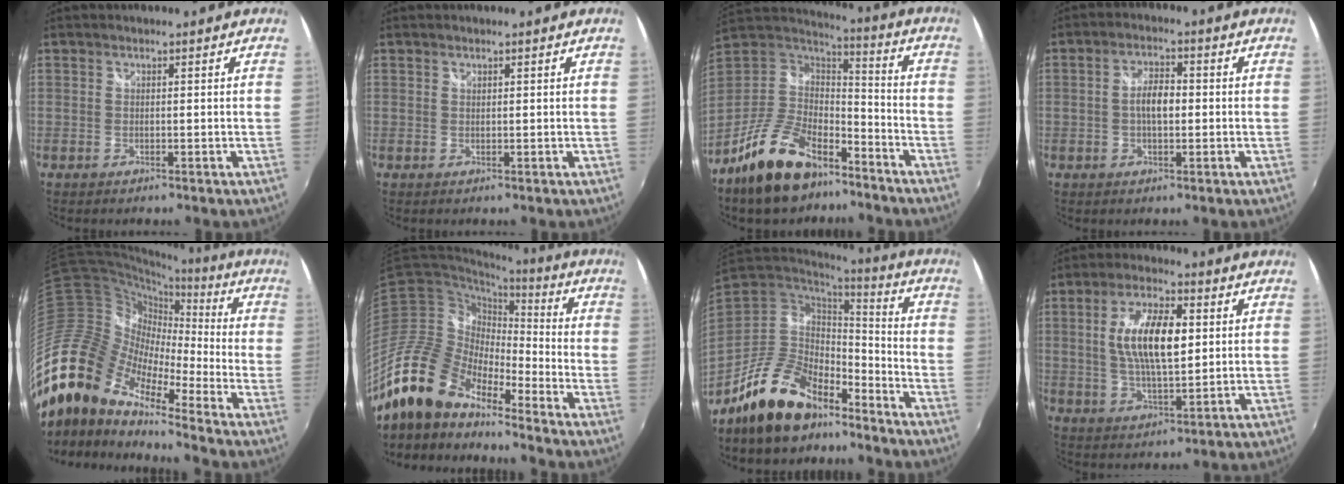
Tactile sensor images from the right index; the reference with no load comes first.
{"total": 0.0}
{"total": 19.4, "force": [-12.9, 9.4, 11.1], "torque": [-0.237, 0.000, -0.222]}
{"total": 4.7, "force": [-0.3, 2.2, 4.1], "torque": [-0.077, 0.009, -0.007]}
{"total": 23.0, "force": [-15.7, 9.9, 13.6], "torque": [-0.251, -0.029, -0.320]}
{"total": 18.8, "force": [-14.9, 7.2, 8.9], "torque": [-0.174, -0.013, -0.294]}
{"total": 15.3, "force": [-11.2, 6.8, 7.9], "torque": [-0.168, 0.001, -0.191]}
{"total": 11.9, "force": [1.9, 4.3, 10.9], "torque": [-0.208, 0.006, 0.037]}